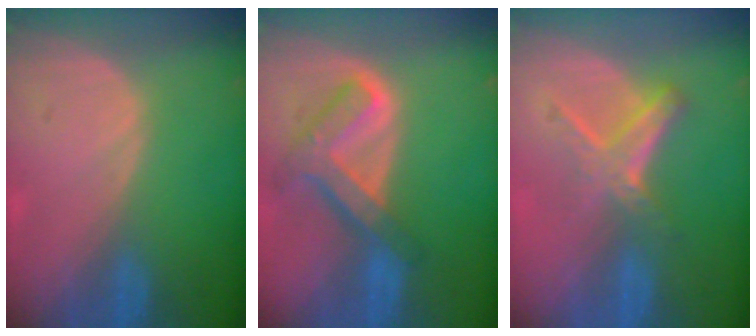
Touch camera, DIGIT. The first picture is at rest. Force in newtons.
{"total": 7.7, "press": 6.5, "slide": 4.1}
{"total": 5.8, "press": 5.1, "slide": 2.8}